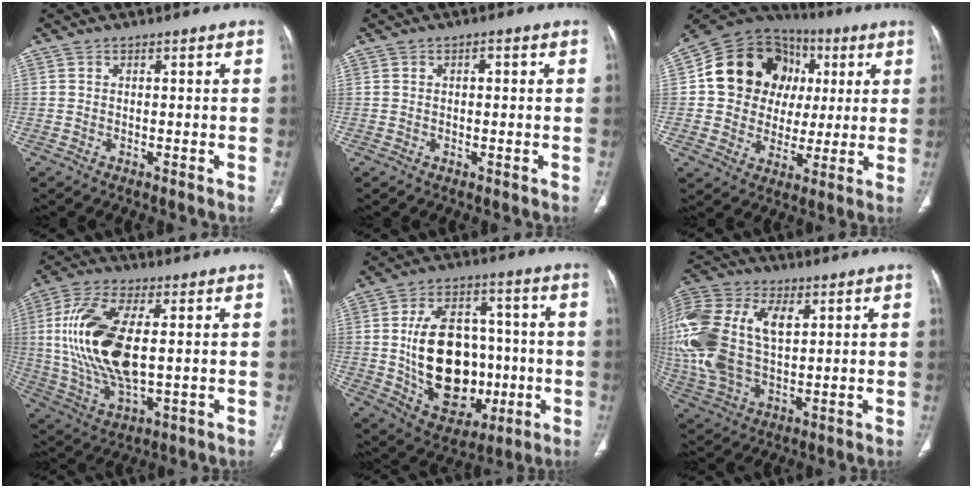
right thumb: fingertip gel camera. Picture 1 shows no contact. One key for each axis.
{"total": 1.1, "fx": 0.2, "fy": 0.6, "fz": 0.9, "tx": -0.005, "ty": 0.003, "tz": 0.001}
{"total": 19.9, "fx": 4.1, "fy": 16.7, "fz": 10.0, "tx": -0.119, "ty": 0.031, "tz": 0.076}
{"total": 18.7, "fx": 2.0, "fy": 8.5, "fz": 16.5, "tx": -0.341, "ty": -0.008, "tz": 0.043}
{"total": 22.1, "fx": -1.9, "fy": 15.2, "fz": 15.9, "tx": -0.225, "ty": 0.017, "tz": -0.005}
{"total": 23.2, "fx": 4.6, "fy": 14.1, "fz": 17.8, "tx": -0.409, "ty": 0.006, "tz": 0.086}